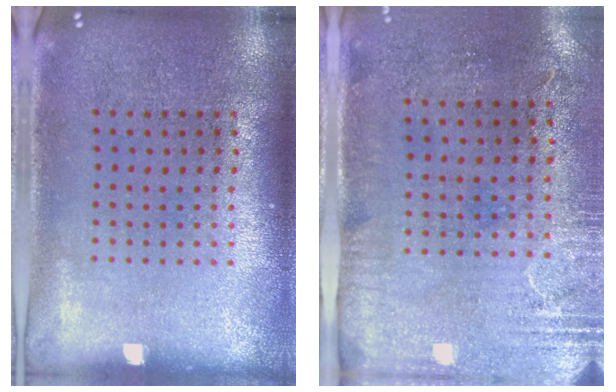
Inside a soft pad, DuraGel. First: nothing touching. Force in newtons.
{"total": 3.0, "press": 2.5, "slide": 1.8}